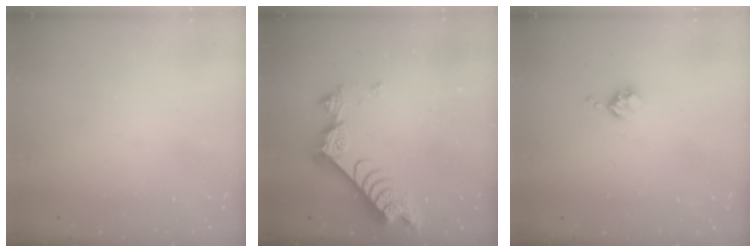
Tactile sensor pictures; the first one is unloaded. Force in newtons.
{"total": 8.3, "press": 8.2, "slide": 1.0}
{"total": 3.5, "press": 3.5, "slide": 0.4}